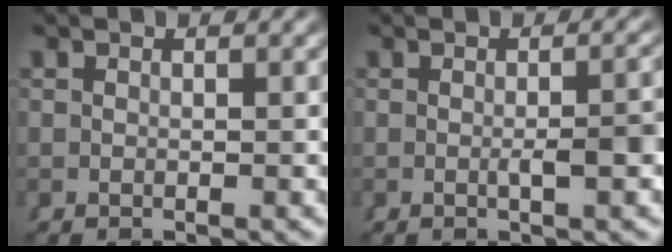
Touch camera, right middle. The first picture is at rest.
{"total": 2.7, "force": [-1.0, 0.3, 2.5], "torque": [-0.043, -0.002, -0.015]}